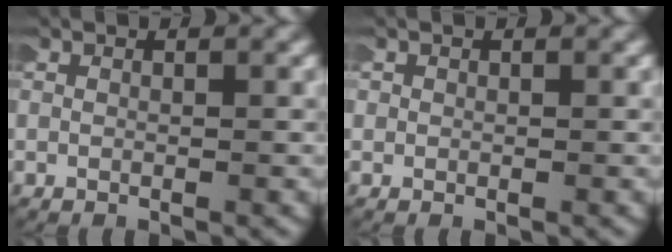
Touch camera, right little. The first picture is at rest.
{"total": 0.6, "force": [-0.1, 0.5, -0.2], "torque": [0.000, 0.003, -0.006]}